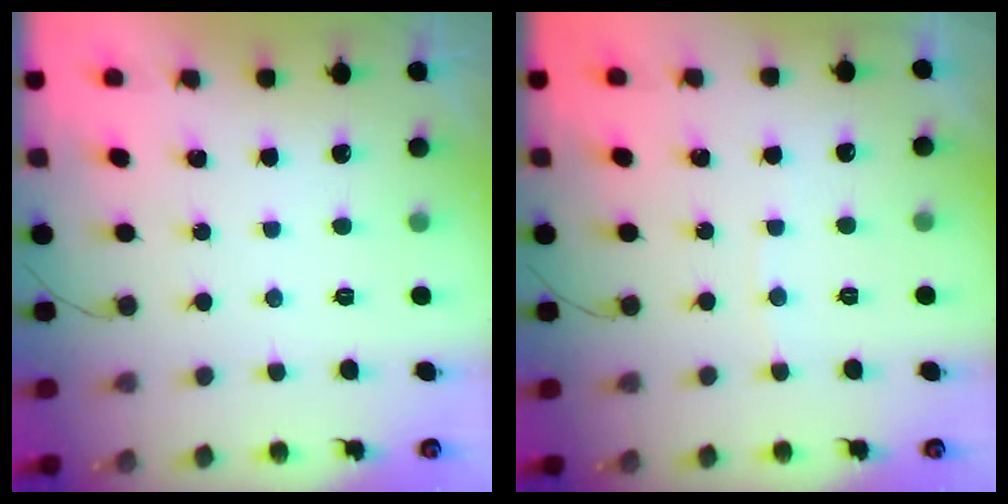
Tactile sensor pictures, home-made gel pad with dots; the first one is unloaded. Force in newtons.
{"total": 2.2, "press": 2.2, "slide": 0.3}